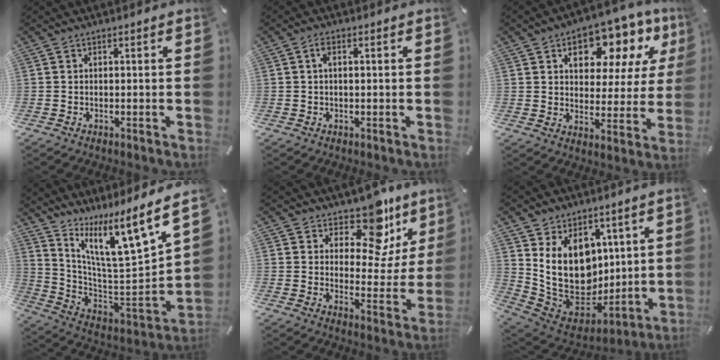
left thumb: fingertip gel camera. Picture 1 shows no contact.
{"total": 1.9, "force": [0.3, 0.8, 1.7], "torque": [-0.035, 0.005, 0.004]}
{"total": 14.8, "force": [8.5, 8.4, 8.6], "torque": [-0.116, -0.042, 0.140]}
{"total": 13.2, "force": [10.7, 1.6, 7.6], "torque": [-0.122, -0.126, 0.166]}
{"total": 13.3, "force": [9.6, 6.8, 6.3], "torque": [-0.085, -0.085, 0.167]}
{"total": 17.0, "force": [4.2, 13.9, 8.7], "torque": [-0.192, -0.046, 0.089]}